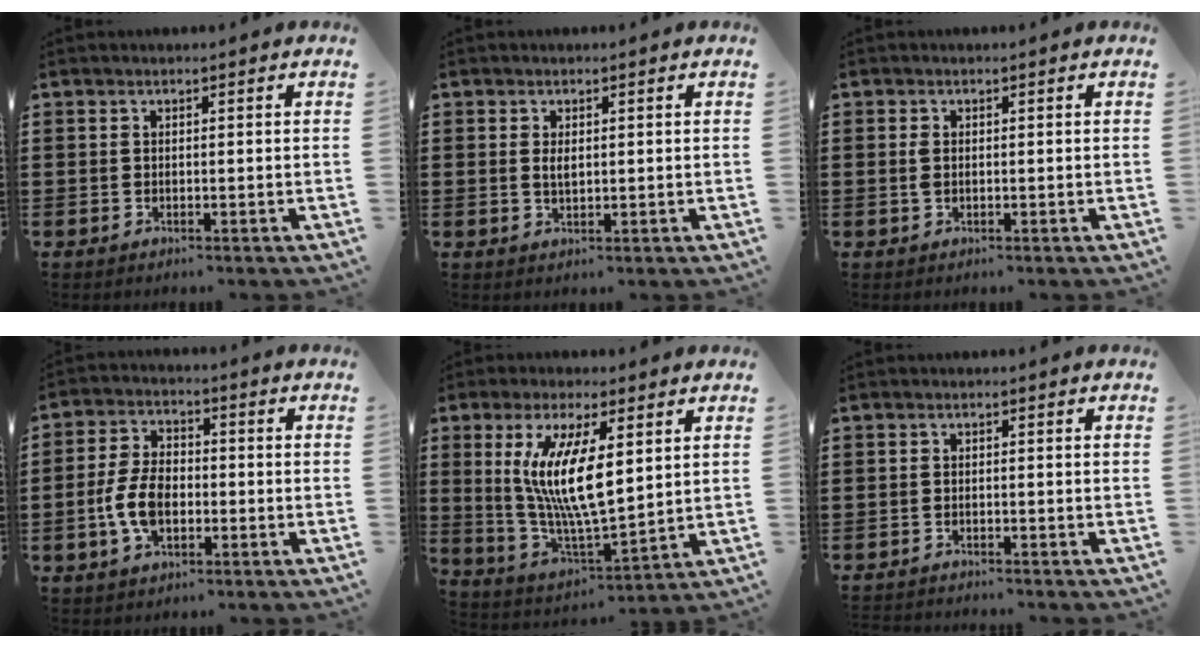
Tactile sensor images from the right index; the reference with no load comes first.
{"total": 1.8, "force": [0.5, 0.8, 1.5], "torque": [-0.033, 0.004, 0.007]}
{"total": 1.5, "force": [0.1, 0.8, 1.2], "torque": [-0.034, 0.002, -0.001]}
{"total": 7.4, "force": [-1.6, 4.6, 5.6], "torque": [-0.133, 0.005, -0.034]}
{"total": 11.7, "force": [2.6, 3.6, 10.8], "torque": [-0.228, -0.007, 0.045]}
{"total": 1.2, "force": [-1.1, 0.1, -0.2], "torque": [0.001, 0.003, -0.025]}